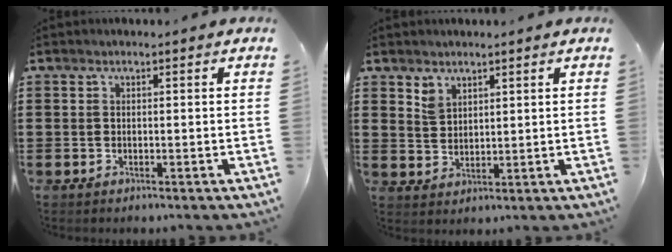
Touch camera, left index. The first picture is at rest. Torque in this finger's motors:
{"motor_torque": [0.08, -0.05, 0.00, 0.02]}